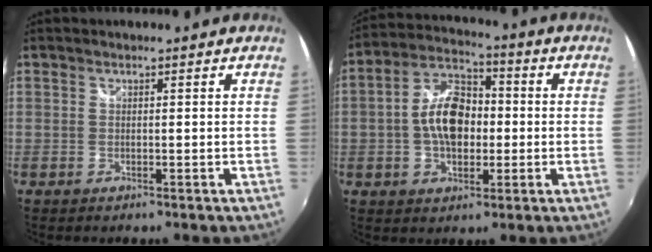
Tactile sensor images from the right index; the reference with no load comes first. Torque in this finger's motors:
{"motor_torque": [0.97, -0.50, 0.83, 0.17]}